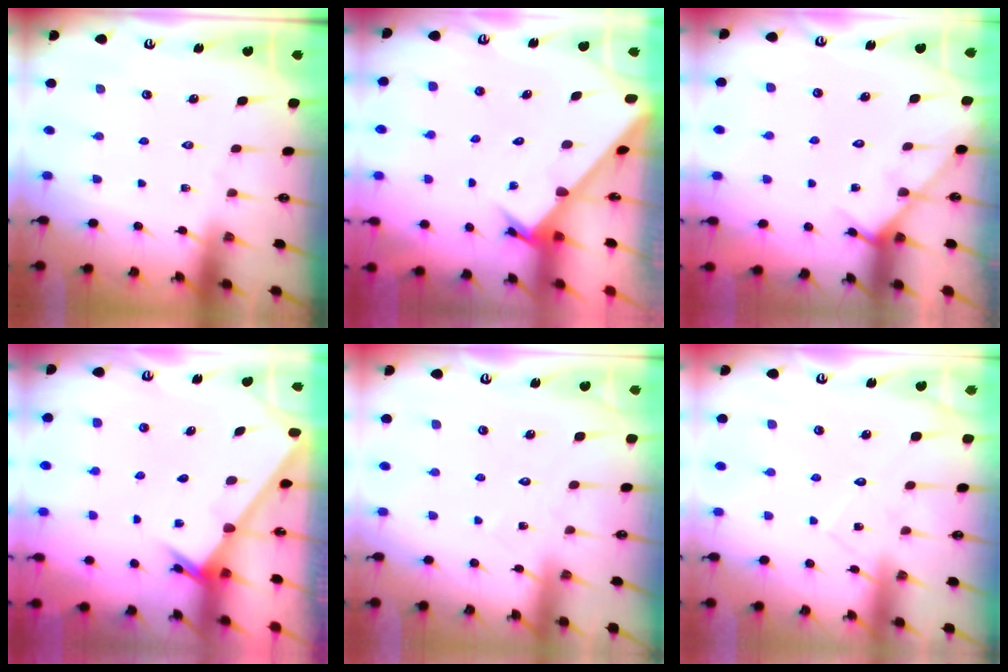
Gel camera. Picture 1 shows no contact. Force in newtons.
{"total": 2.6, "press": 2.6, "slide": 0.3}
{"total": 7.0, "press": 7.0, "slide": 0.4}
{"total": 2.4, "press": 2.4, "slide": 0.2}
{"total": 5.9, "press": 5.9, "slide": 0.6}
{"total": 8.5, "press": 8.5, "slide": 0.6}